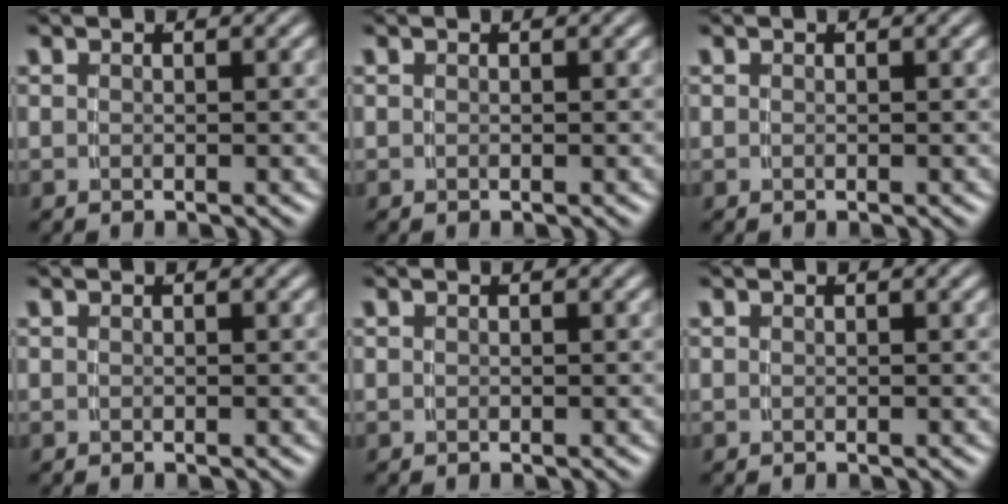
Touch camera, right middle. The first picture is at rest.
{"total": 0.0}
{"total": 0.0}
{"total": 0.0}
{"total": 0.0}
{"total": 0.0}